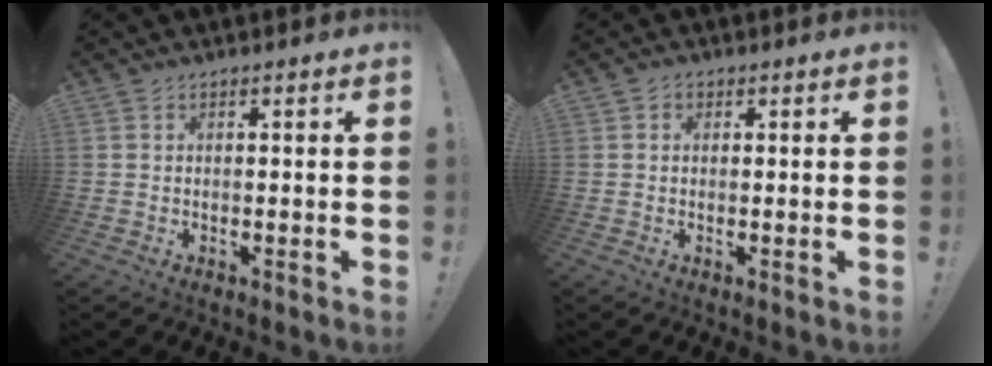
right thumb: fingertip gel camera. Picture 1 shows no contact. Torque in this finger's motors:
{"motor_torque": [-0.17, 0.10, 0.21, 0.00, 0.00]}